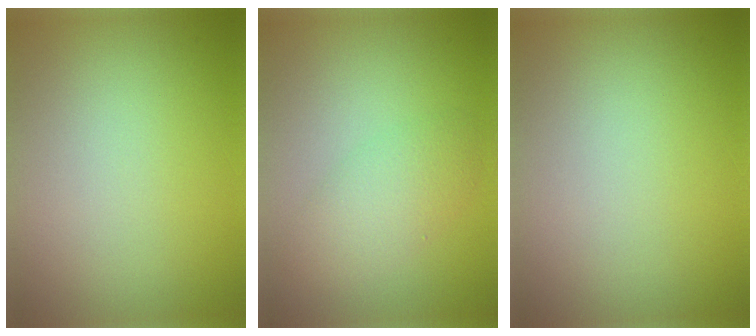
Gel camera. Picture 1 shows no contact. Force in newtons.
{"total": 3.2, "press": 3.2, "slide": 0.1}
{"total": 0.0}